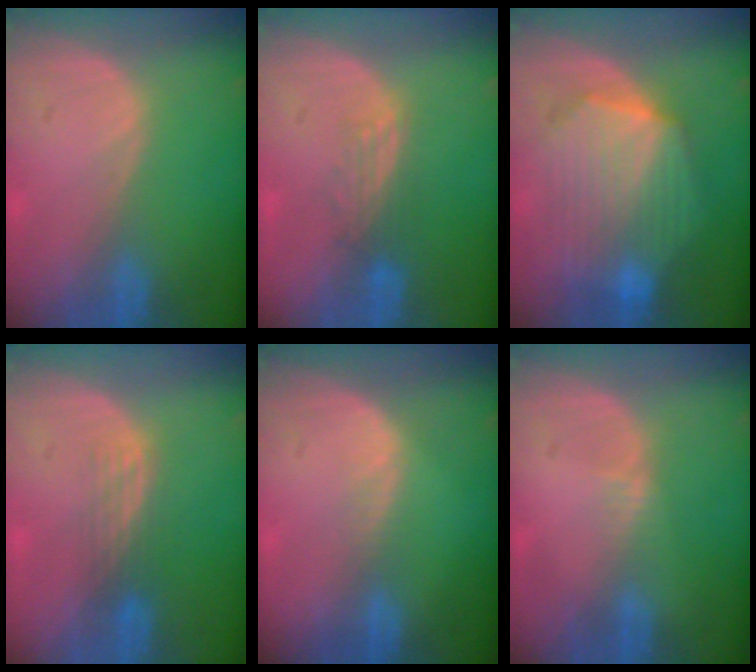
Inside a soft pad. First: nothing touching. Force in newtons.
{"total": 2.8, "press": 2.6, "slide": 1.2}
{"total": 10.6, "press": 10.6, "slide": 0.8}
{"total": 3.1, "press": 2.7, "slide": 1.5}
{"total": 1.5, "press": 1.0, "slide": 1.1}
{"total": 0.8, "press": 0.8, "slide": 0.4}